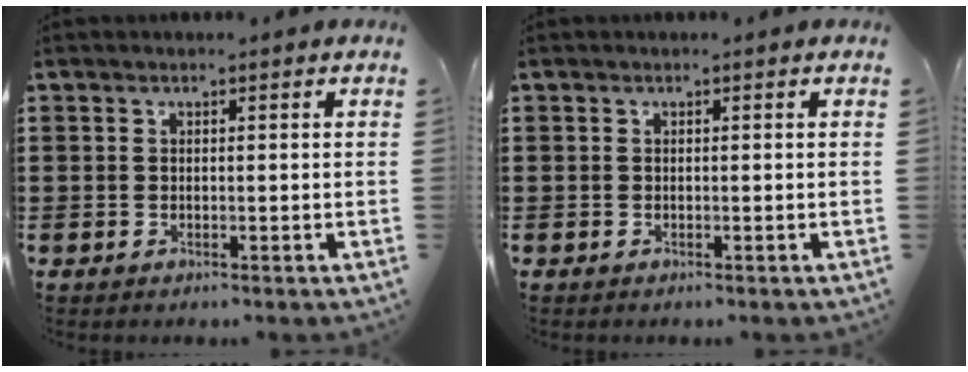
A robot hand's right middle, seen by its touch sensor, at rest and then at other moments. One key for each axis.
{"total": 0.0}